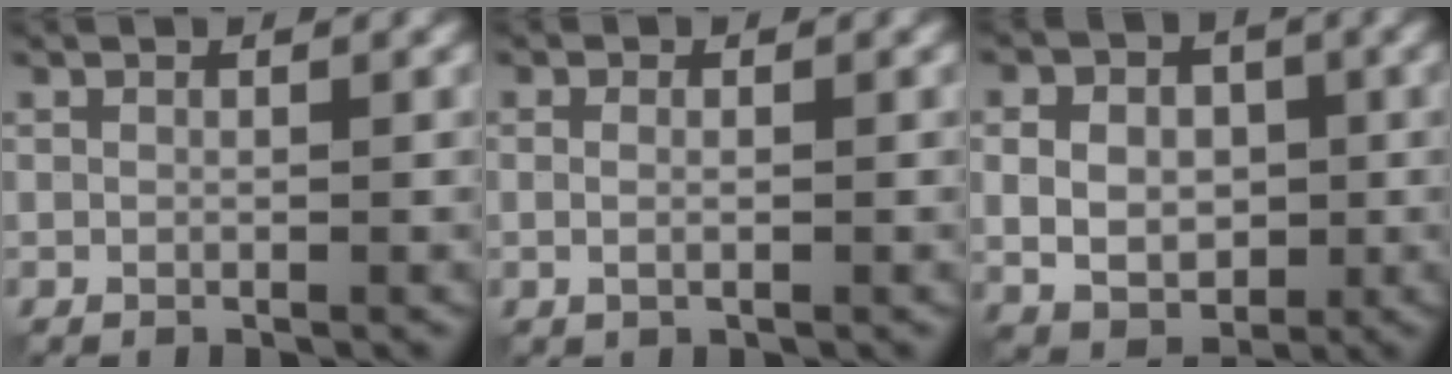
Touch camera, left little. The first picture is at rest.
{"total": 1.3, "force": [0.1, 0.7, 1.1], "torque": [-0.010, -0.006, -0.004]}
{"total": 6.3, "force": [0.1, 4.9, 4.0], "torque": [-0.060, 0.002, -0.006]}